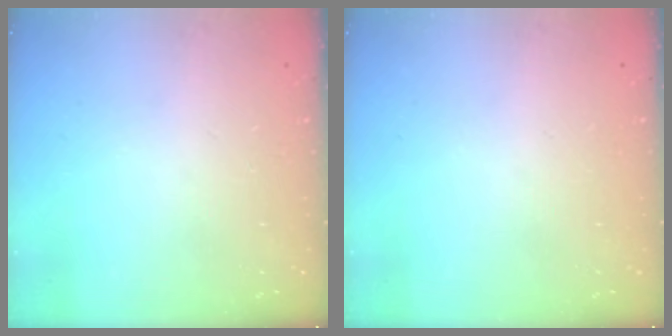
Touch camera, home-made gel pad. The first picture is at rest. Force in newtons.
{"total": 0.0}